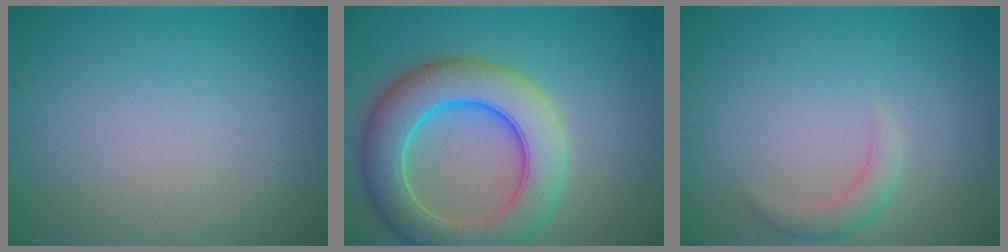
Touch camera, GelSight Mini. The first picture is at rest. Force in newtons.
{"total": 8.8, "press": 8.8, "slide": 0.4}
{"total": 1.7, "press": 1.7, "slide": 0.3}